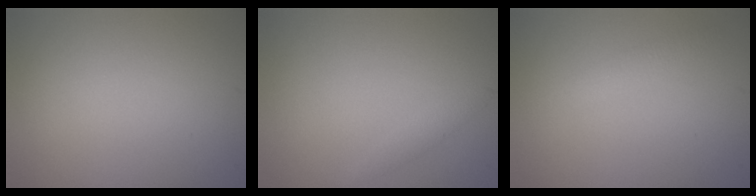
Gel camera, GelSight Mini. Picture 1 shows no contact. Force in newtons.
{"total": 0.8, "press": 0.8, "slide": 0.1}
{"total": 1.2, "press": 1.2, "slide": 0.1}